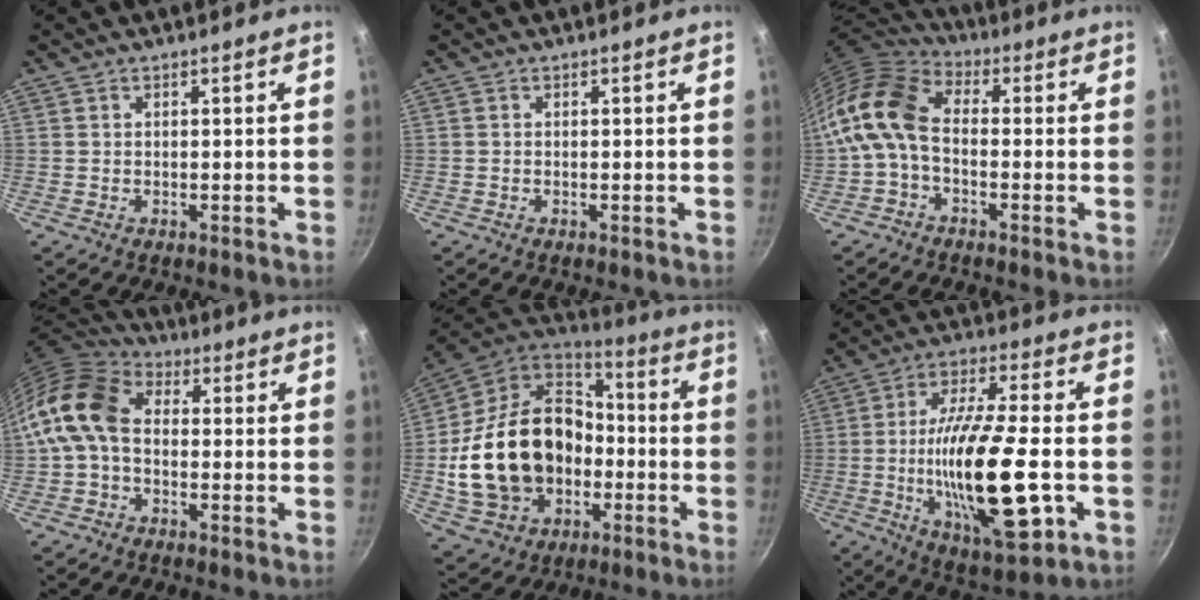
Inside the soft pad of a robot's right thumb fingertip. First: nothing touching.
{"total": 0.0}
{"total": 13.1, "force": [-1.8, 8.4, 9.9], "torque": [-0.193, 0.038, -0.058]}
{"total": 13.2, "force": [-0.5, 9.4, 9.3], "torque": [-0.166, 0.033, -0.030]}
{"total": 26.9, "force": [-3.8, 20.1, 17.5], "torque": [-0.296, 0.057, -0.045]}
{"total": 22.1, "force": [-4.4, 6.9, 20.6], "torque": [-0.367, 0.010, -0.075]}